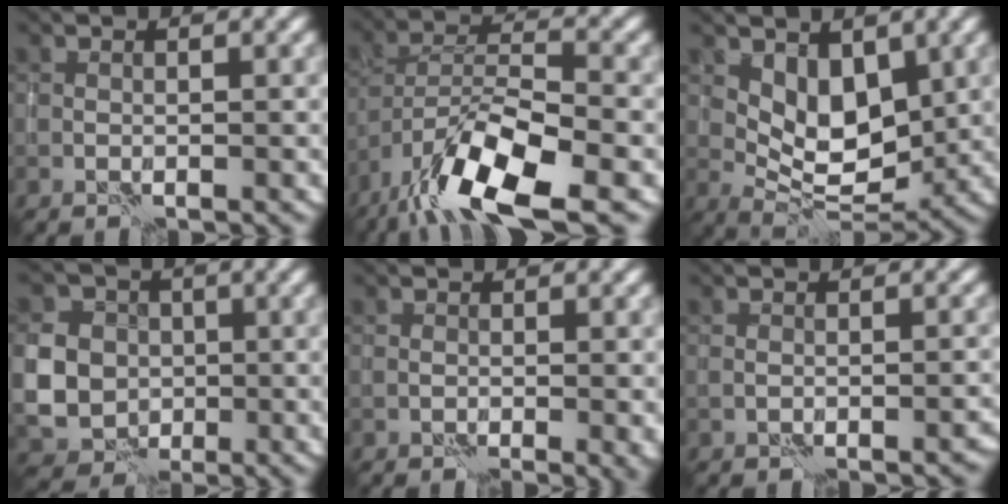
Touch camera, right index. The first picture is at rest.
{"total": 11.1, "force": [-7.3, 3.0, 7.9], "torque": [-0.142, 0.002, -0.139]}
{"total": 4.6, "force": [1.9, 2.4, 3.4], "torque": [-0.053, -0.013, 0.036]}
{"total": 8.1, "force": [-0.4, 7.4, 3.1], "torque": [-0.073, -0.001, -0.031]}
{"total": 1.2, "force": [-0.1, 0.3, 1.2], "torque": [-0.013, 0.001, -0.003]}
{"total": 0.8, "force": [-0.6, 0.3, 0.5], "torque": [-0.008, 0.004, -0.007]}